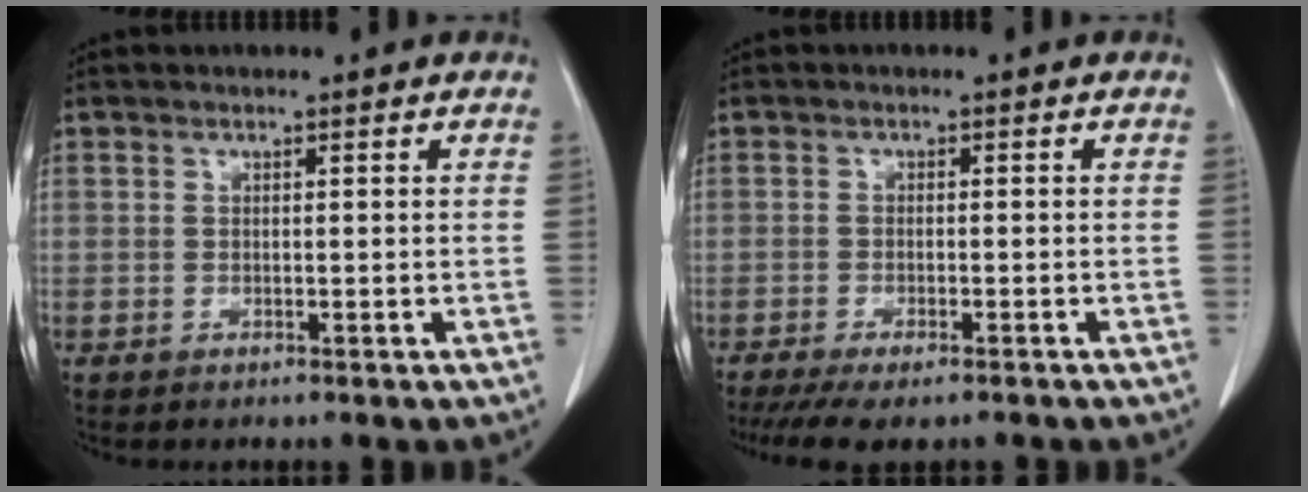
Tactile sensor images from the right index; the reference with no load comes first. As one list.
[{"total": 9.6, "force": [-7.3, 3.0, 5.4], "torque": [-0.088, -0.007, -0.110]}]